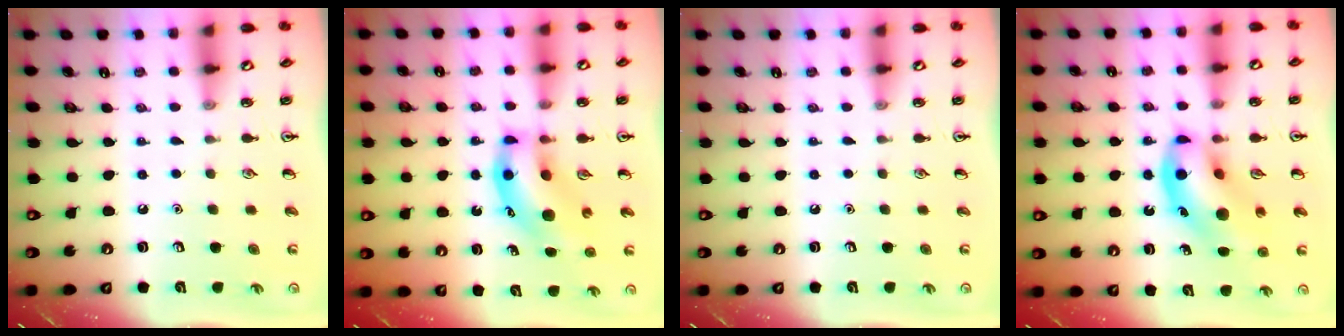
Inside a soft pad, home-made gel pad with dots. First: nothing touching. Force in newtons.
{"total": 11.3, "press": 10.9, "slide": 3.1}
{"total": 0.0}
{"total": 13.2, "press": 12.7, "slide": 3.7}